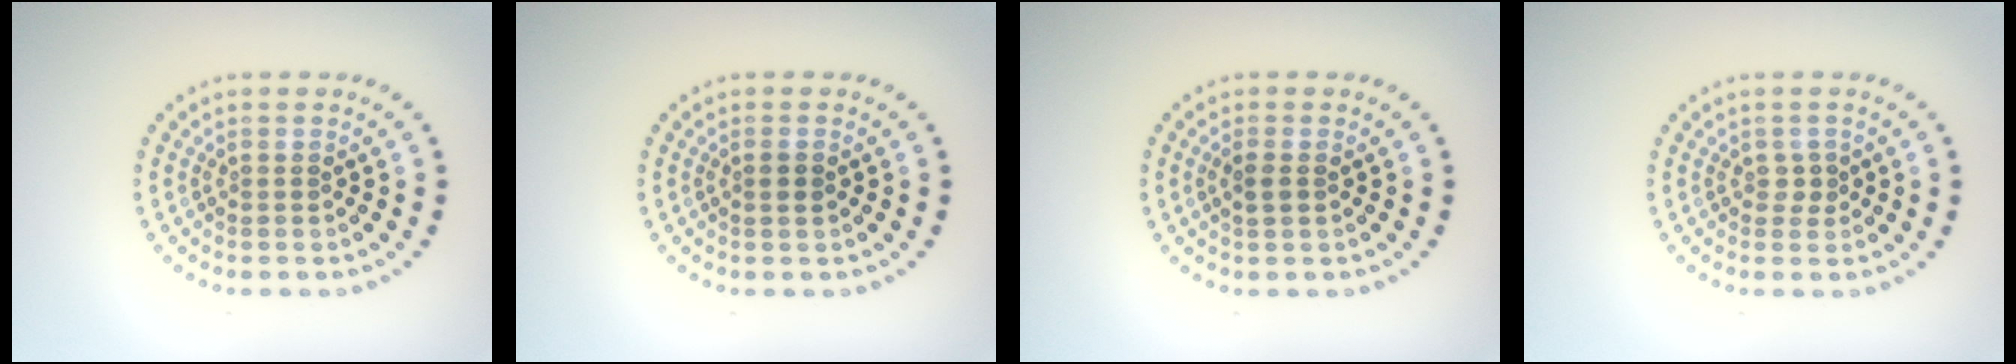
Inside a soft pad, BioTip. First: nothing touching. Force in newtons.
{"total": 0.8, "press": 0.8, "slide": 0.2}
{"total": 1.2, "press": 1.2, "slide": 0.2}
{"total": 0.9, "press": 0.8, "slide": 0.4}